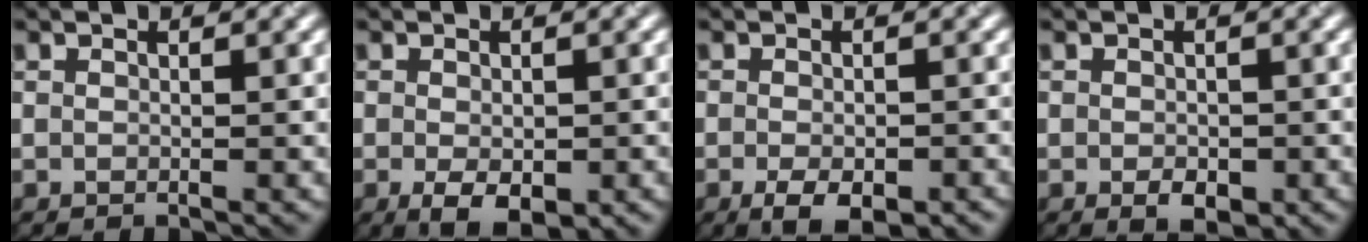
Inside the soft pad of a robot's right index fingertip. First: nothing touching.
{"total": 3.5, "force": [-1.2, 1.8, 2.7], "torque": [-0.044, -0.010, -0.012]}
{"total": 3.9, "force": [-1.9, 1.7, 2.9], "torque": [-0.043, -0.007, -0.024]}
{"total": 2.0, "force": [-0.7, 1.2, 1.4], "torque": [-0.022, -0.005, -0.008]}